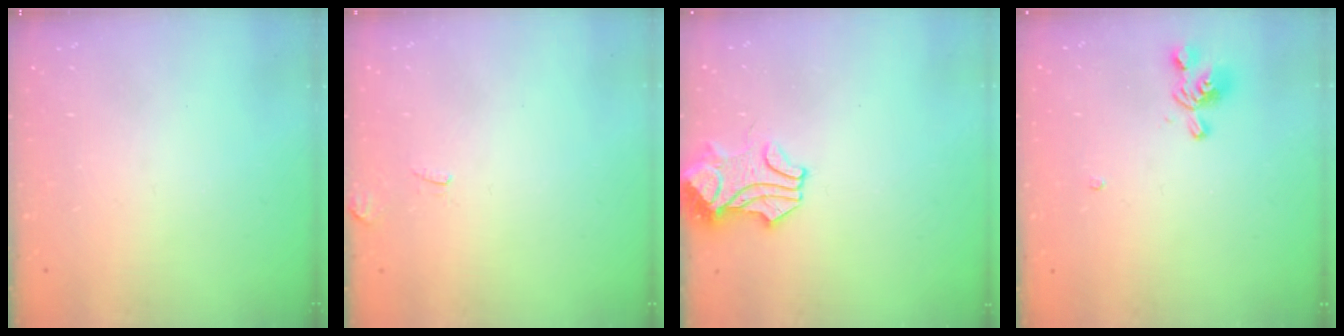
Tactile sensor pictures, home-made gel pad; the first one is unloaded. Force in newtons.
{"total": 1.5, "press": 1.4, "slide": 0.5}
{"total": 1.8, "press": 1.7, "slide": 0.5}
{"total": 1.1, "press": 0.1, "slide": 1.1}